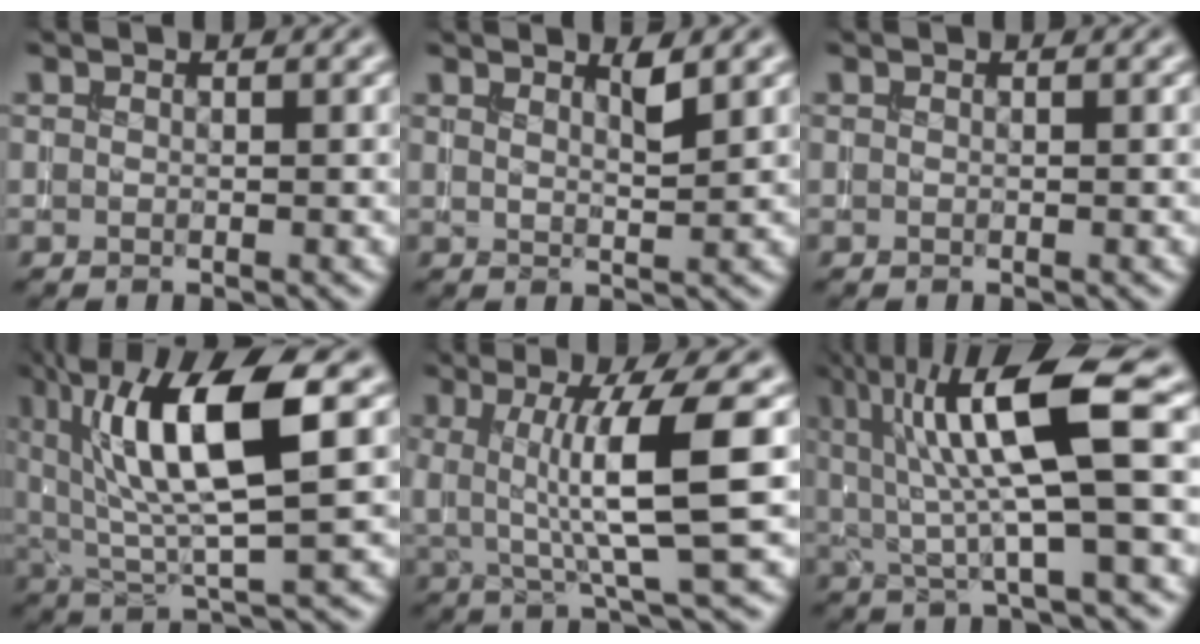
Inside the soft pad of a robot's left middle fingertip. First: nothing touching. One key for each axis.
{"total": 1.8, "fx": 1.3, "fy": 0.3, "fz": 1.2, "tx": -0.016, "ty": -0.001, "tz": 0.019}
{"total": 0.0}
{"total": 10.4, "fx": 3.5, "fy": 2.8, "fz": 9.4, "tx": -0.174, "ty": 0.001, "tz": 0.066}
{"total": 7.5, "fx": 0.6, "fy": 1.3, "fz": 7.4, "tx": -0.123, "ty": -0.003, "tz": 0.015}
{"total": 9.5, "fx": 2.4, "fy": 1.9, "fz": 9.0, "tx": -0.157, "ty": -0.002, "tz": 0.042}